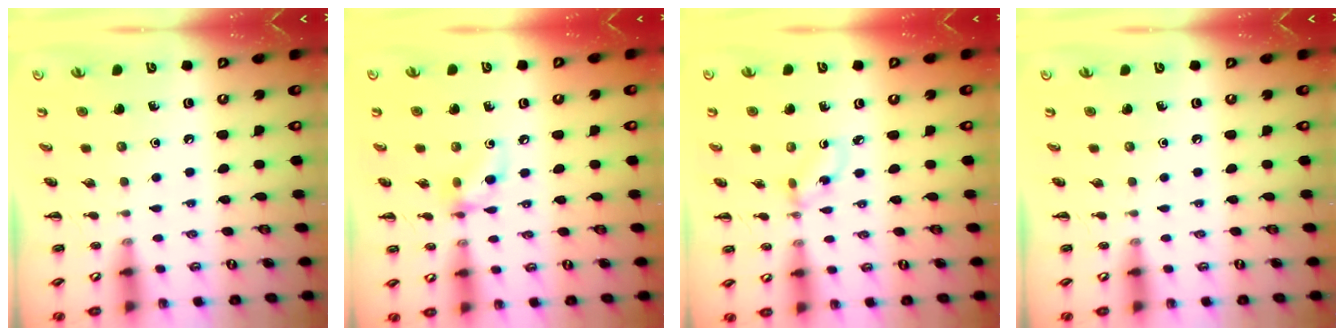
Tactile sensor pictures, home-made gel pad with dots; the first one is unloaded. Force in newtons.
{"total": 8.1, "press": 8.0, "slide": 1.3}
{"total": 1.6, "press": 1.4, "slide": 0.6}
{"total": 0.0}